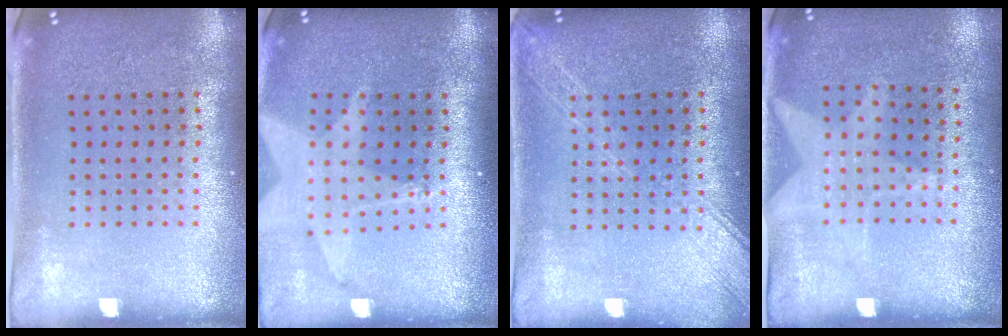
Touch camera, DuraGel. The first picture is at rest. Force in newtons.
{"total": 2.0, "press": 1.6, "slide": 1.3}
{"total": 3.0, "press": 3.0, "slide": 0.5}
{"total": 1.3, "press": 0.9, "slide": 0.9}